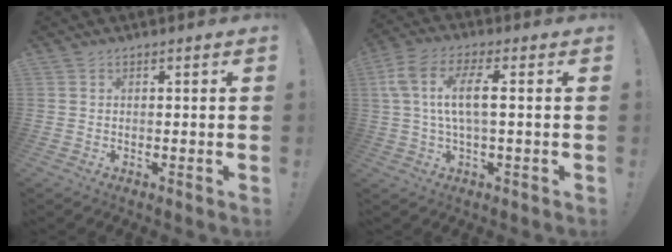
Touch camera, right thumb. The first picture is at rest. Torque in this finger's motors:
{"motor_torque": [-0.09, 0.87, 1.05, 0.06, 0.49]}